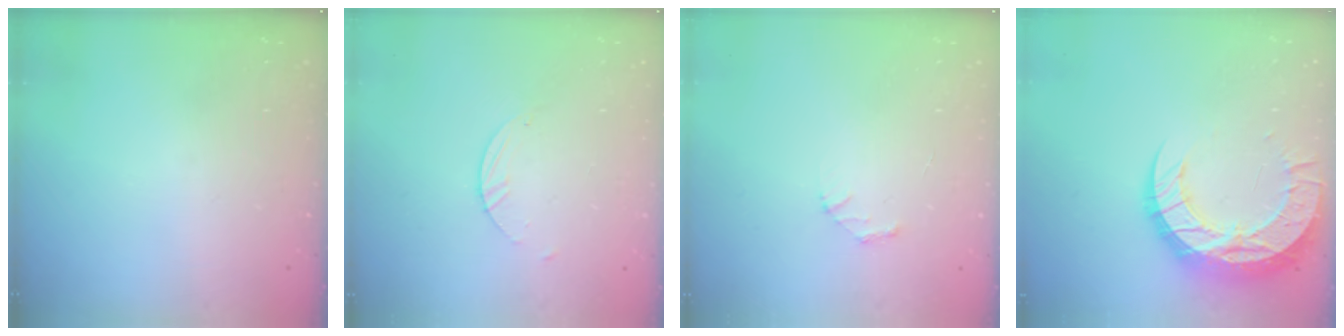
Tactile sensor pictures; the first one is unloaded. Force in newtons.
{"total": 1.8, "press": 1.8, "slide": 0.1}
{"total": 2.1, "press": 2.1, "slide": 0.2}
{"total": 17.5, "press": 17.4, "slide": 1.4}